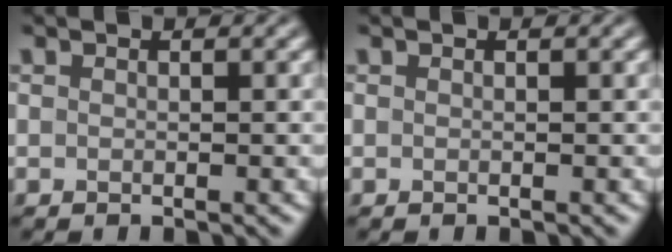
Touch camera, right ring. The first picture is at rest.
{"total": 0.0}